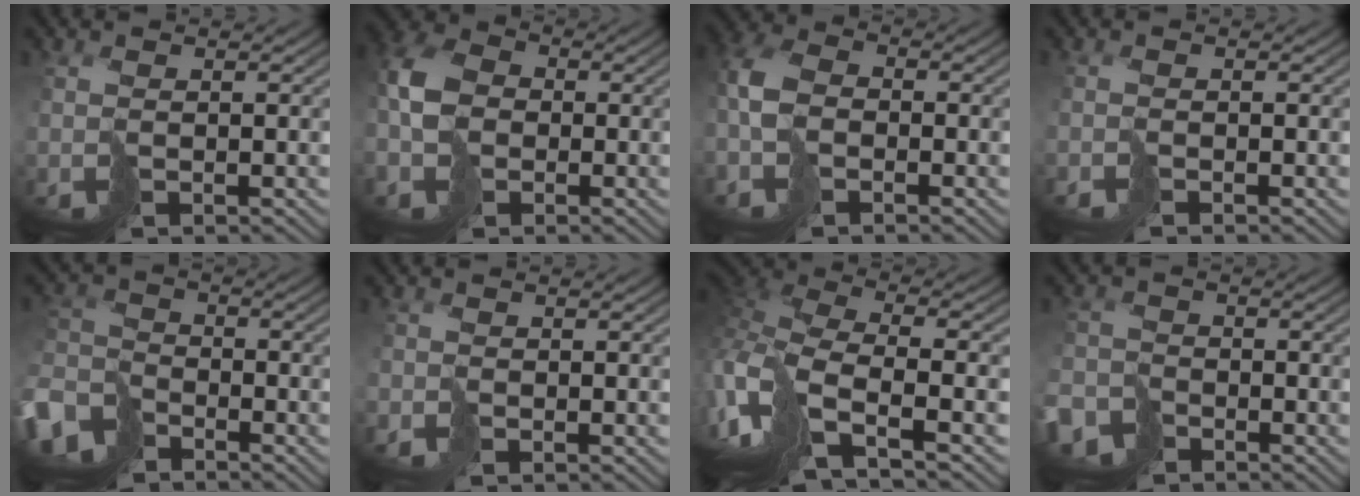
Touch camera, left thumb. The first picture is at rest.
{"total": 7.1, "force": [-1.3, 5.6, 4.2], "torque": [-0.123, -0.006, -0.034]}
{"total": 5.5, "force": [-1.7, 3.8, 3.6], "torque": [-0.099, -0.001, -0.044]}
{"total": 0.9, "force": [-0.8, 0.1, 0.2], "torque": [-0.005, -0.001, -0.021]}
{"total": 7.7, "force": [-5.2, 4.7, 3.2], "torque": [-0.088, -0.018, -0.116]}
{"total": 1.3, "force": [-0.9, 0.8, 0.4], "torque": [-0.011, -0.006, -0.020]}
{"total": 12.3, "force": [-5.4, 5.2, 9.7], "torque": [-0.266, -0.019, -0.087]}
{"total": 4.6, "force": [-3.5, 2.9, 0.8], "torque": [-0.020, -0.011, -0.074]}